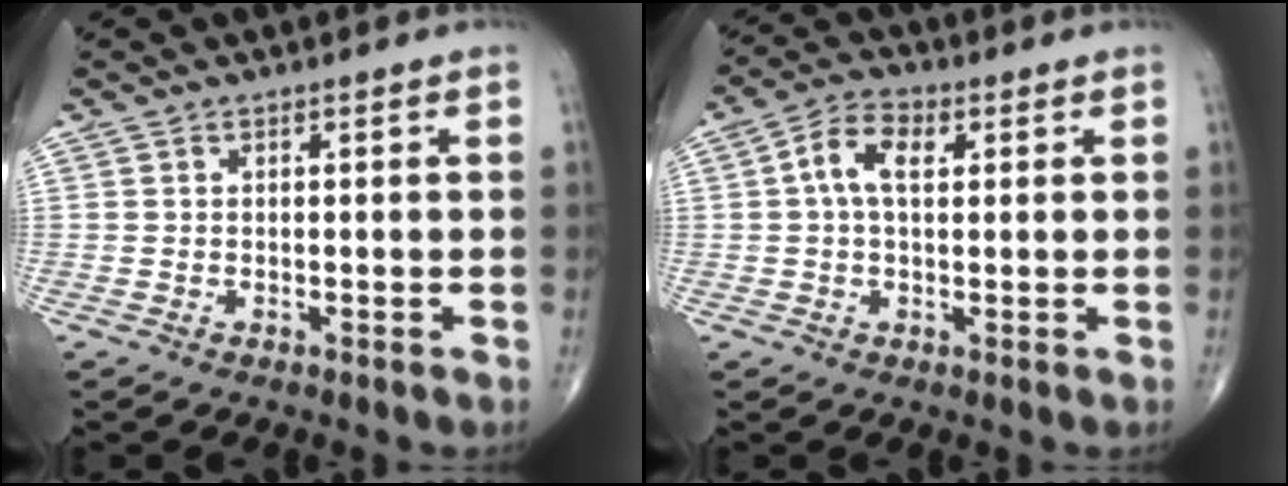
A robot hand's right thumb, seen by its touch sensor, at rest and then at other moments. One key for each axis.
{"total": 6.6, "fx": 1.4, "fy": 3.8, "fz": 5.2, "tx": -0.090, "ty": 0.016, "tz": 0.021}